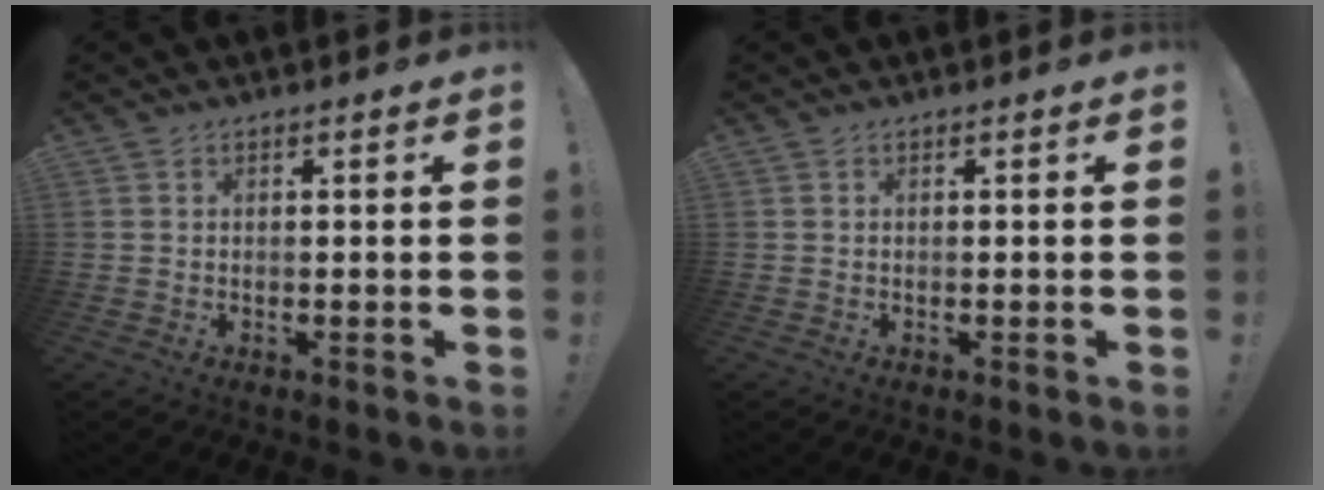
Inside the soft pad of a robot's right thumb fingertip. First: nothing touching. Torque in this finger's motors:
{"motor_torque": [0.00, 0.00, 0.00, 0.00, 0.00]}